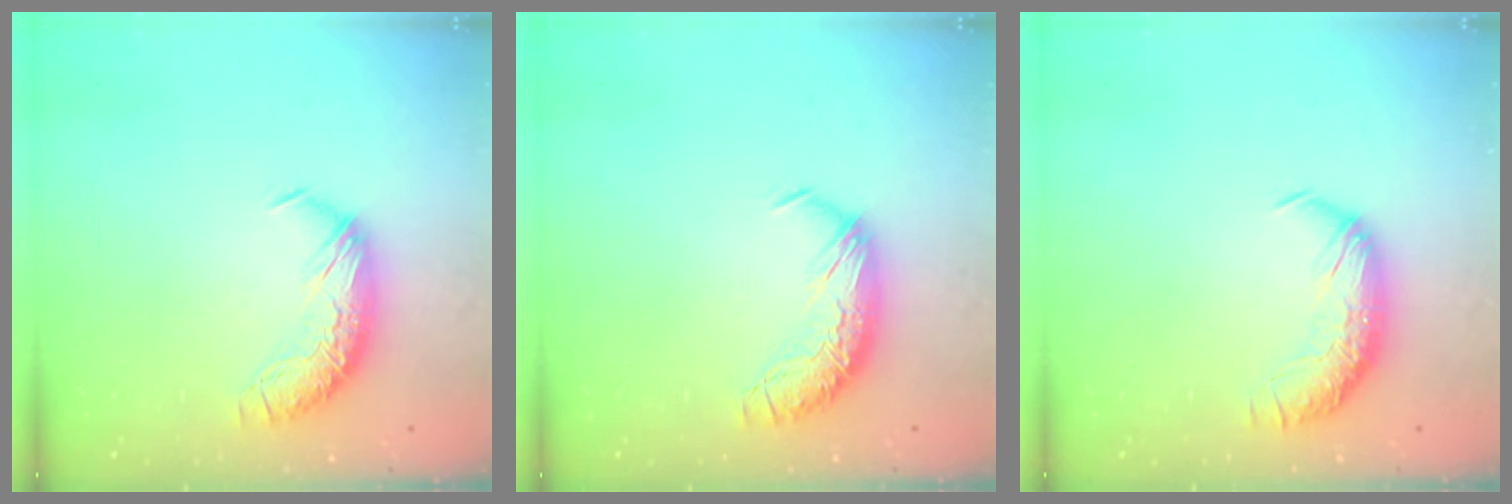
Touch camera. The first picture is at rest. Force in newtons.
{"total": 0.0}
{"total": 1.6, "press": 0.6, "slide": 1.5}